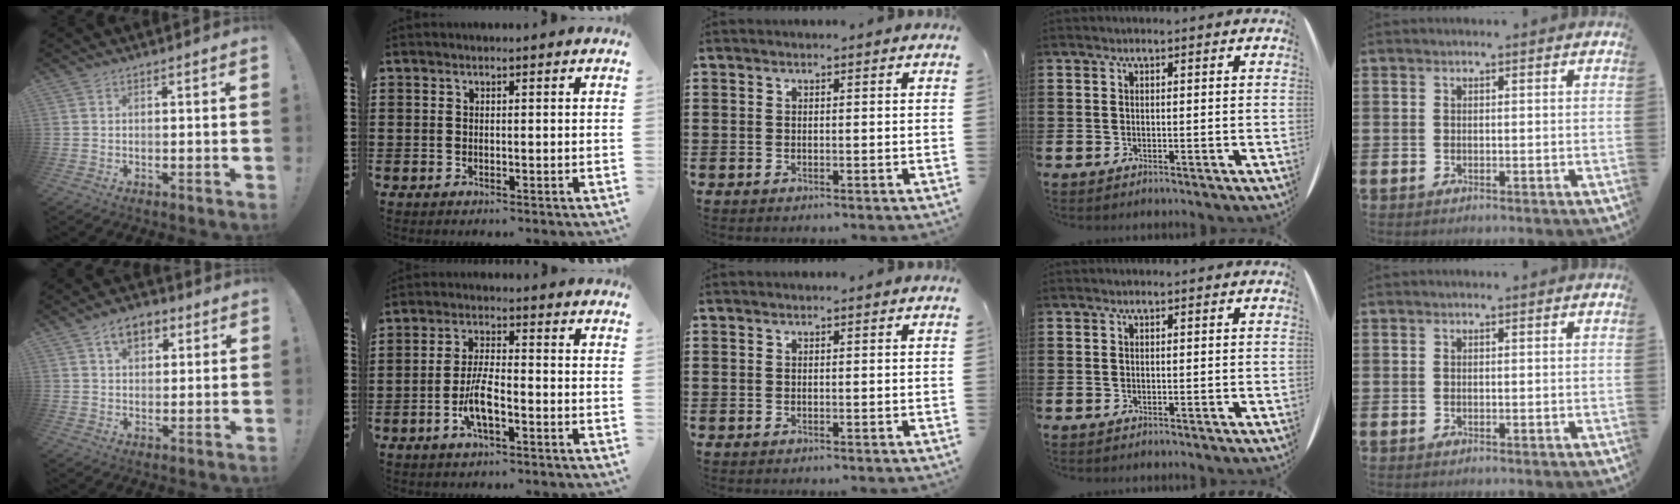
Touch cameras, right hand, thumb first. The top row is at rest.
{"thumb": {"total": 7.7, "force": [3.5, 5.2, 4.5], "torque": [-0.064, -0.002, 0.063]}, "index": {"total": 5.9, "force": [-2.4, 1.7, 5.1], "torque": [-0.110, -0.004, -0.049]}}